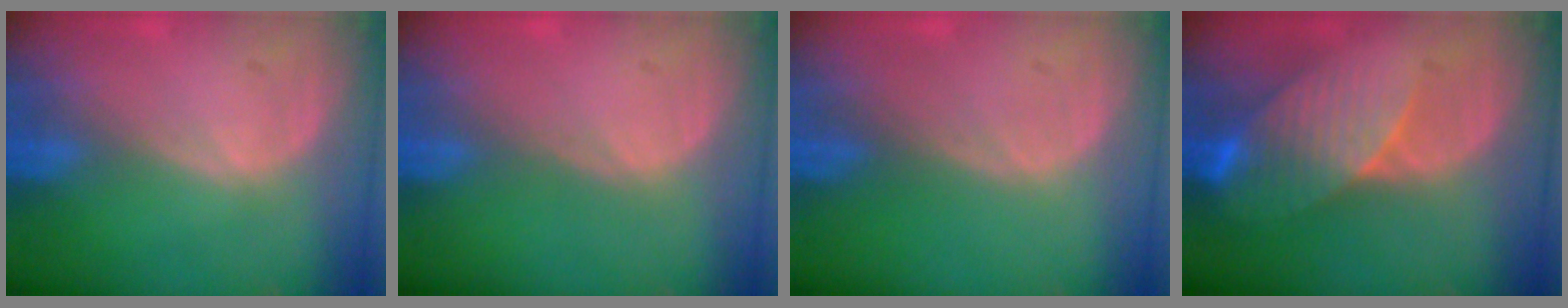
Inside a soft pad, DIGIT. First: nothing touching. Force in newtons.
{"total": 0.0}
{"total": 0.0}
{"total": 8.4, "press": 7.4, "slide": 3.9}